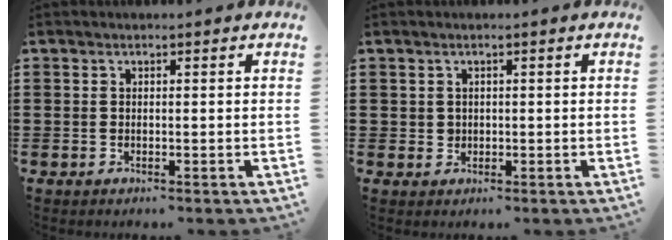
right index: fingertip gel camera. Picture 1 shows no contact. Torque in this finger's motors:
{"motor_torque": [-0.71, 1.09, 0.00, 0.01]}